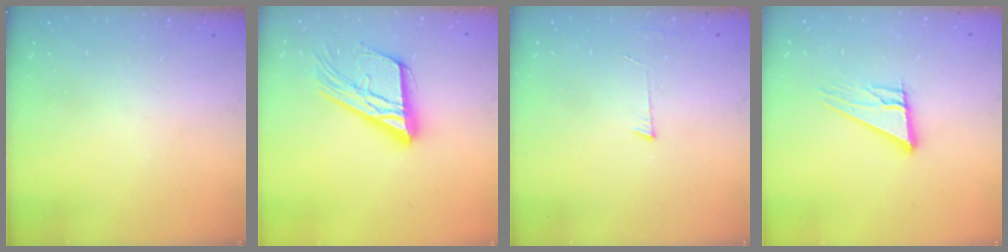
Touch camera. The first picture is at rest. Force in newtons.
{"total": 17.5, "press": 17.4, "slide": 1.4}
{"total": 3.0, "press": 3.0, "slide": 0.3}
{"total": 10.7, "press": 10.7, "slide": 0.7}